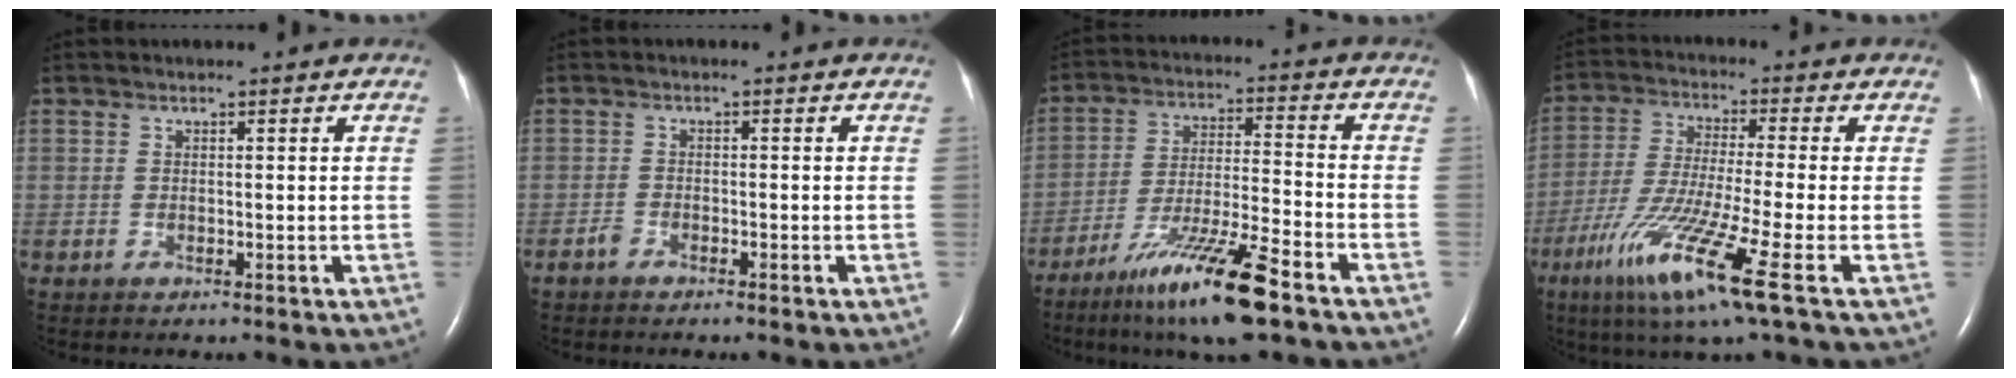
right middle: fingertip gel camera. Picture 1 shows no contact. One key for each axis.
{"total": 1.7, "fx": -1.4, "fy": 0.5, "fz": 0.8, "tx": -0.021, "ty": -0.001, "tz": -0.024}
{"total": 13.0, "fx": -8.6, "fy": 0.1, "fz": 9.6, "tx": -0.183, "ty": -0.032, "tz": -0.153}
{"total": 13.4, "fx": -6.3, "fy": -0.7, "fz": 11.8, "tx": -0.242, "ty": -0.037, "tz": -0.118}